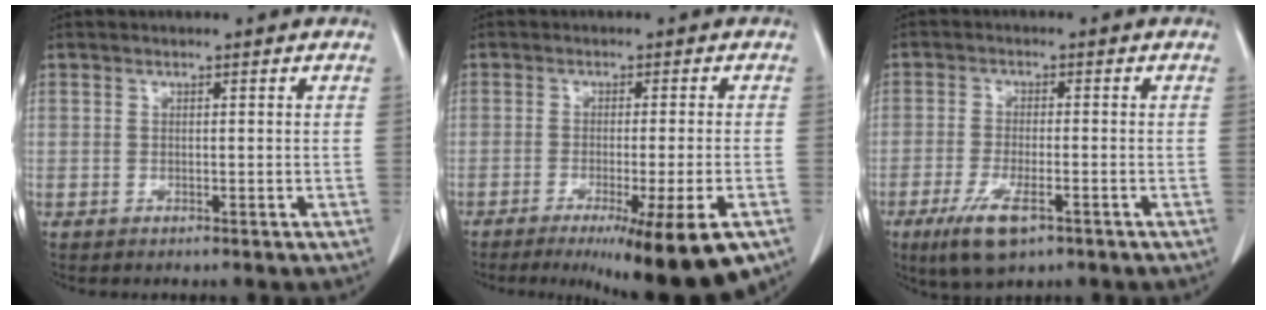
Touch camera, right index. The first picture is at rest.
{"total": 13.5, "force": [-8.6, -0.2, 10.4], "torque": [-0.106, -0.031, -0.126]}
{"total": 7.4, "force": [-4.1, 1.9, 5.8], "torque": [-0.114, -0.017, -0.065]}